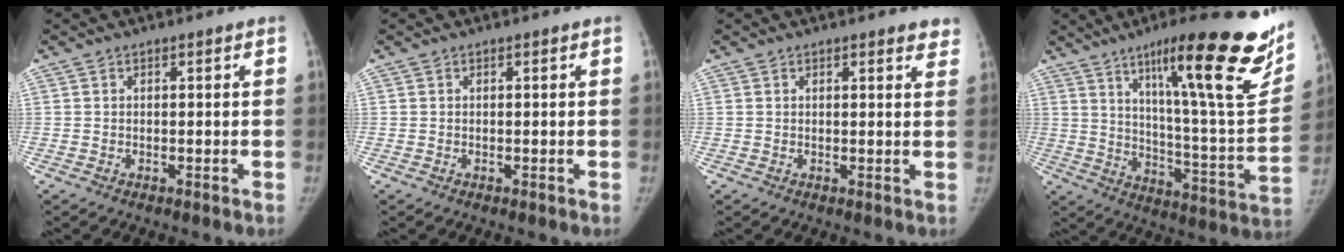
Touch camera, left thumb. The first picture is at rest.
{"total": 0.0}
{"total": 2.7, "force": [2.2, 0.8, 1.4], "torque": [0.003, -0.007, 0.019]}
{"total": 28.8, "force": [16.2, 4.9, 23.4], "torque": [-0.308, -0.062, 0.250]}